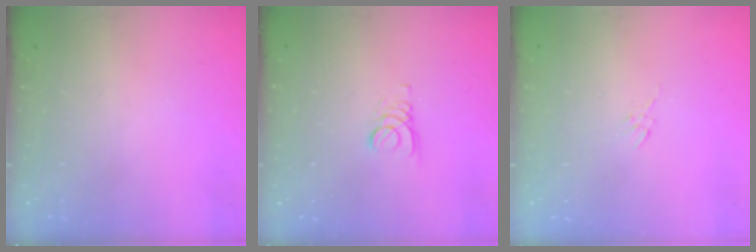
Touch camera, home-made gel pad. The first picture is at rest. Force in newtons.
{"total": 2.4, "press": 2.4, "slide": 0.2}
{"total": 2.7, "press": 2.7, "slide": 0.5}